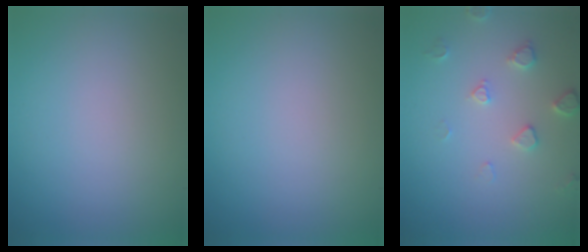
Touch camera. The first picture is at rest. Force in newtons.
{"total": 0.0}
{"total": 2.2, "press": 2.2, "slide": 0.4}